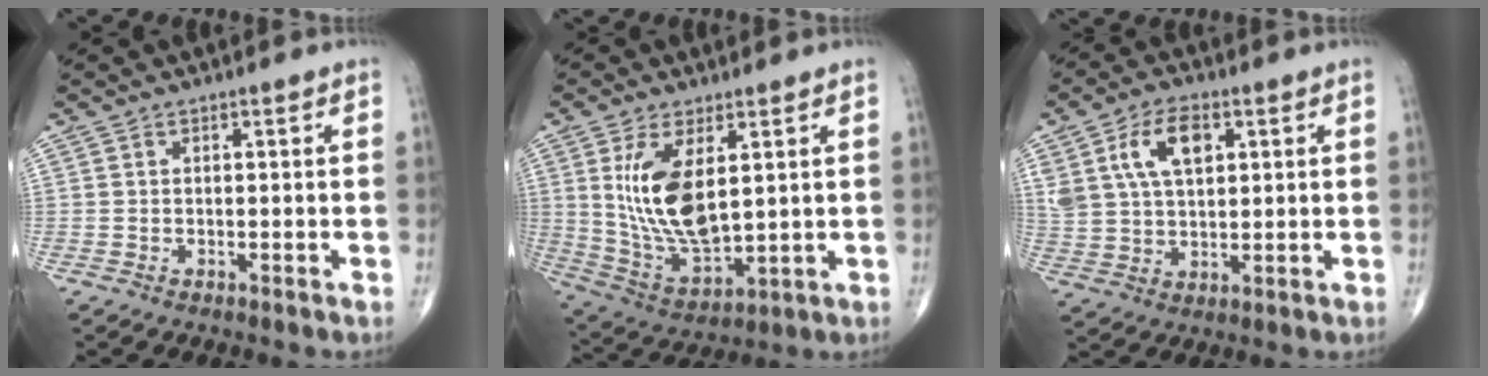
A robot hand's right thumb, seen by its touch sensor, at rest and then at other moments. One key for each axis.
{"total": 14.2, "fx": 3.5, "fy": 6.6, "fz": 12.0, "tx": -0.228, "ty": -0.025, "tz": 0.086}
{"total": 11.1, "fx": 4.2, "fy": 6.3, "fz": 8.1, "tx": -0.146, "ty": -0.003, "tz": 0.083}